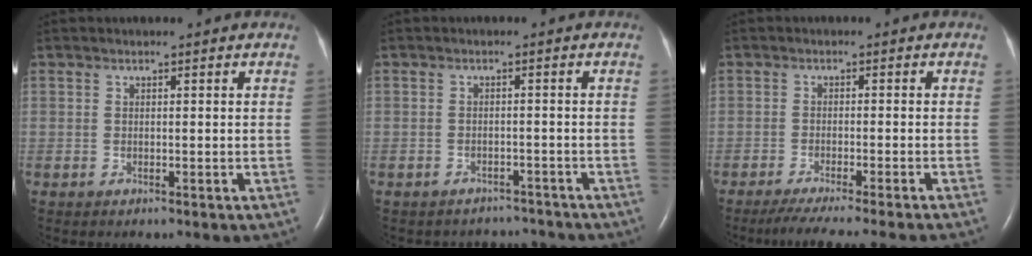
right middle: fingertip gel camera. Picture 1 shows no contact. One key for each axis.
{"total": 5.5, "fx": -5.2, "fy": 1.9, "fz": -0.5, "tx": 0.004, "ty": 0.015, "tz": -0.061}
{"total": 11.5, "fx": -10.0, "fy": -1.3, "fz": 5.5, "tx": -0.056, "ty": -0.031, "tz": -0.143}